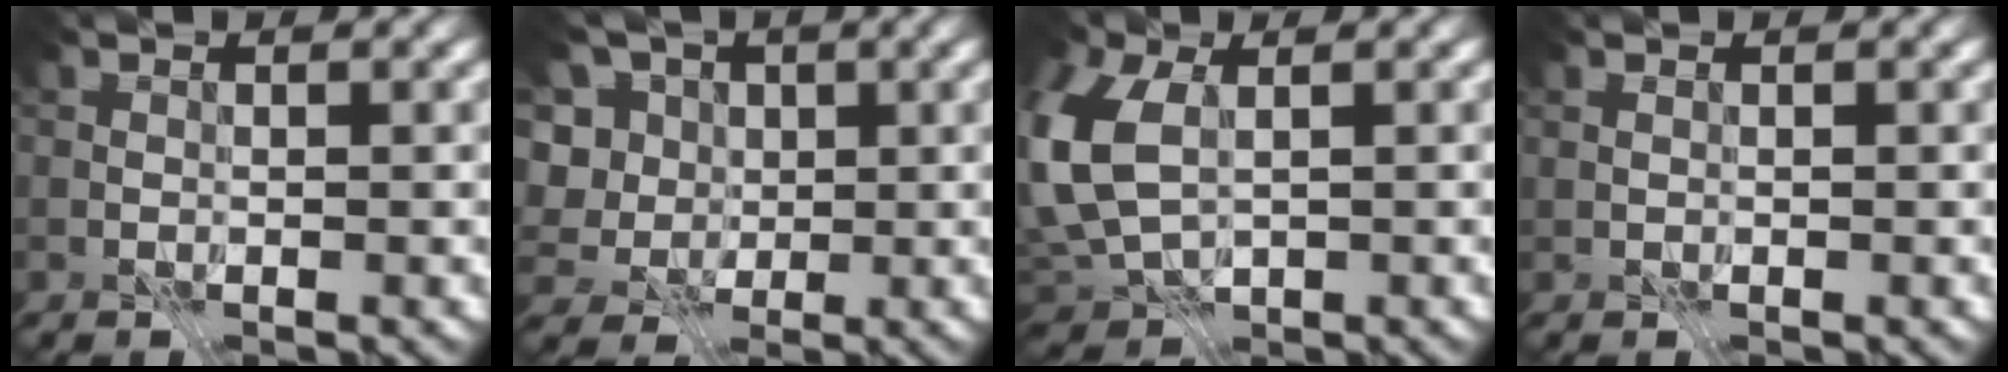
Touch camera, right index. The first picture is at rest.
{"total": 9.9, "force": [2.6, 8.1, 5.0], "torque": [-0.115, 0.031, 0.017]}
{"total": 8.4, "force": [0.8, 5.2, 6.5], "torque": [-0.188, 0.004, 0.012]}
{"total": 0.0}